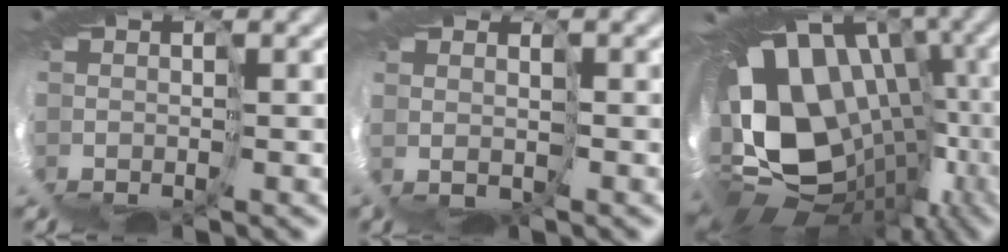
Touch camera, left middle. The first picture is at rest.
{"total": 2.2, "force": [2.1, -0.3, -0.7], "torque": [0.015, 0.001, 0.041]}
{"total": 16.1, "force": [2.1, 10.8, 11.8], "torque": [-0.206, -0.021, 0.053]}